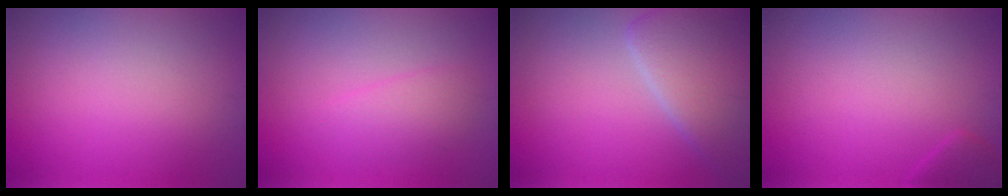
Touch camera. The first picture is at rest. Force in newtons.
{"total": 2.0, "press": 2.0, "slide": 0.1}
{"total": 6.4, "press": 6.4, "slide": 0.5}
{"total": 1.3, "press": 1.3, "slide": 0.1}